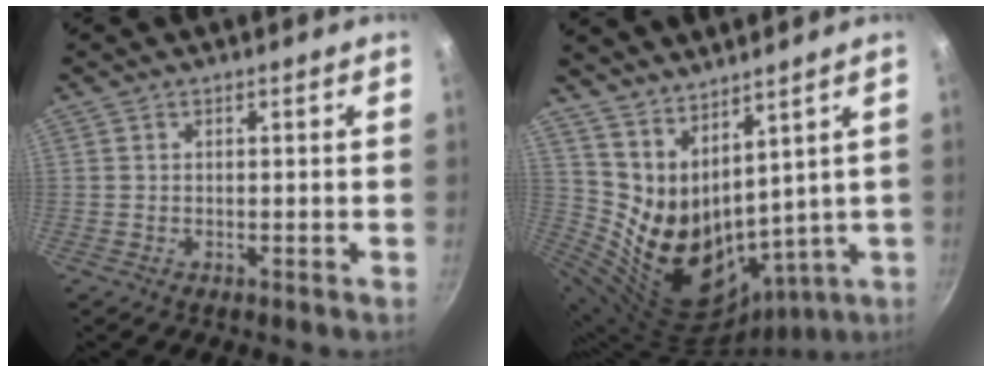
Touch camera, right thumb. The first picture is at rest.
{"total": 14.4, "force": [7.1, 7.8, 9.8], "torque": [-0.157, -0.070, 0.160]}